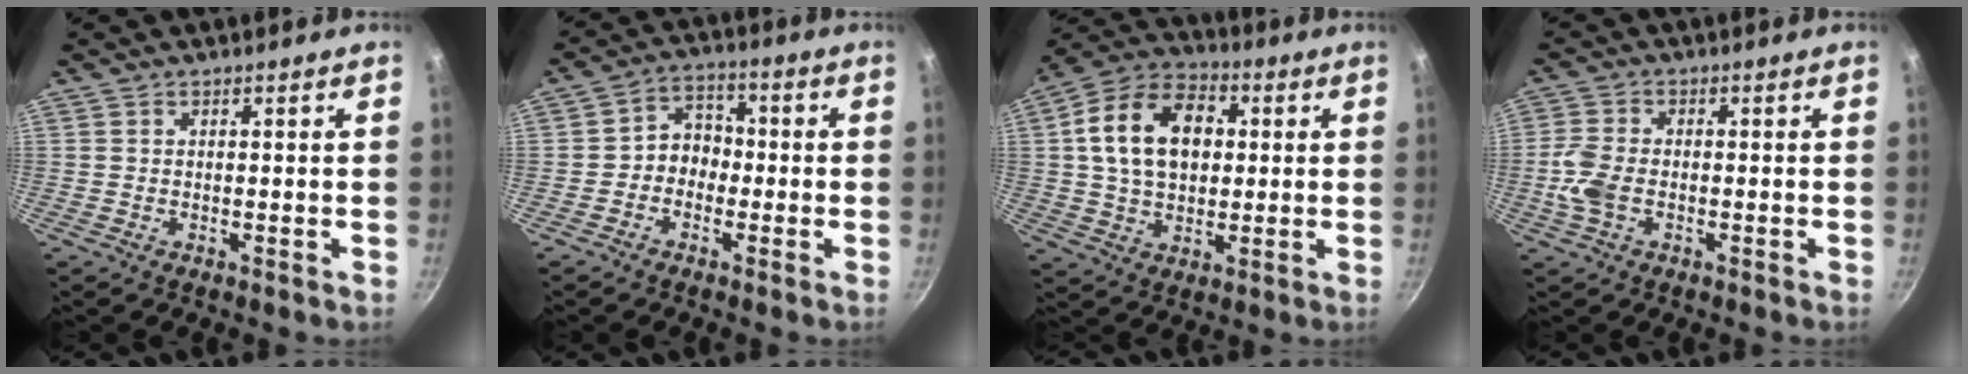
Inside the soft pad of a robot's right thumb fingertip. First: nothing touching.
{"total": 5.7, "force": [-1.4, 4.7, 2.8], "torque": [-0.010, 0.028, -0.037]}
{"total": 16.5, "force": [2.7, 11.5, 11.6], "torque": [-0.171, 0.019, 0.033]}
{"total": 5.9, "force": [-1.4, 3.6, 4.4], "torque": [-0.099, 0.010, -0.035]}